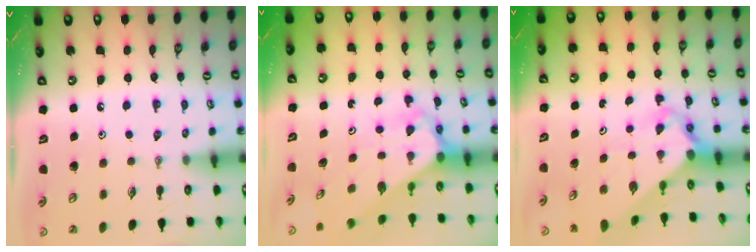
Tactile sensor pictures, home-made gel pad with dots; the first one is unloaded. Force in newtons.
{"total": 4.2, "press": 4.2, "slide": 0.3}
{"total": 2.9, "press": 2.9, "slide": 0.3}